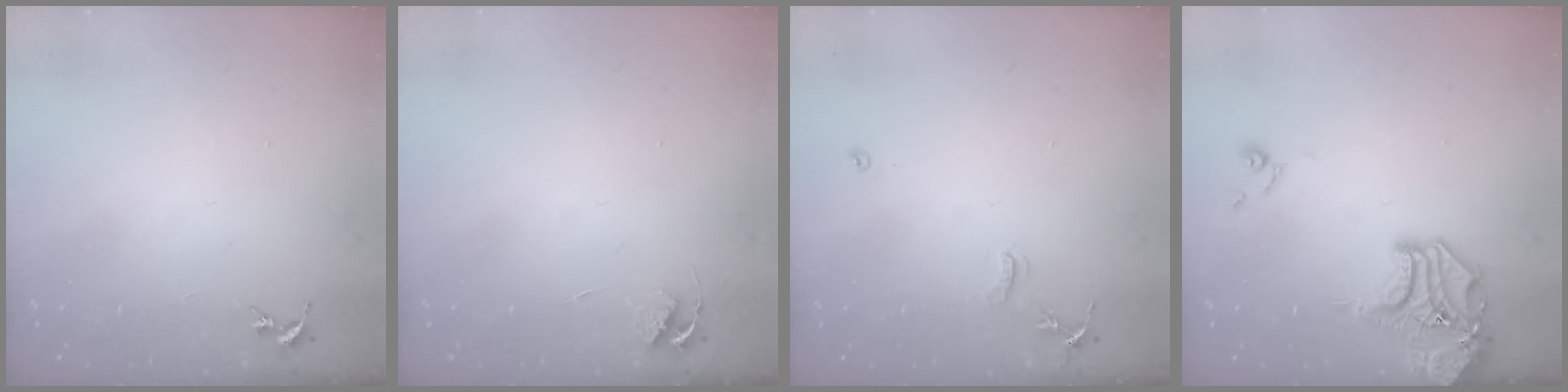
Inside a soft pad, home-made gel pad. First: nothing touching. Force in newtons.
{"total": 4.1, "press": 4.1, "slide": 0.5}
{"total": 7.6, "press": 7.6, "slide": 0.6}
{"total": 14.3, "press": 14.1, "slide": 2.3}